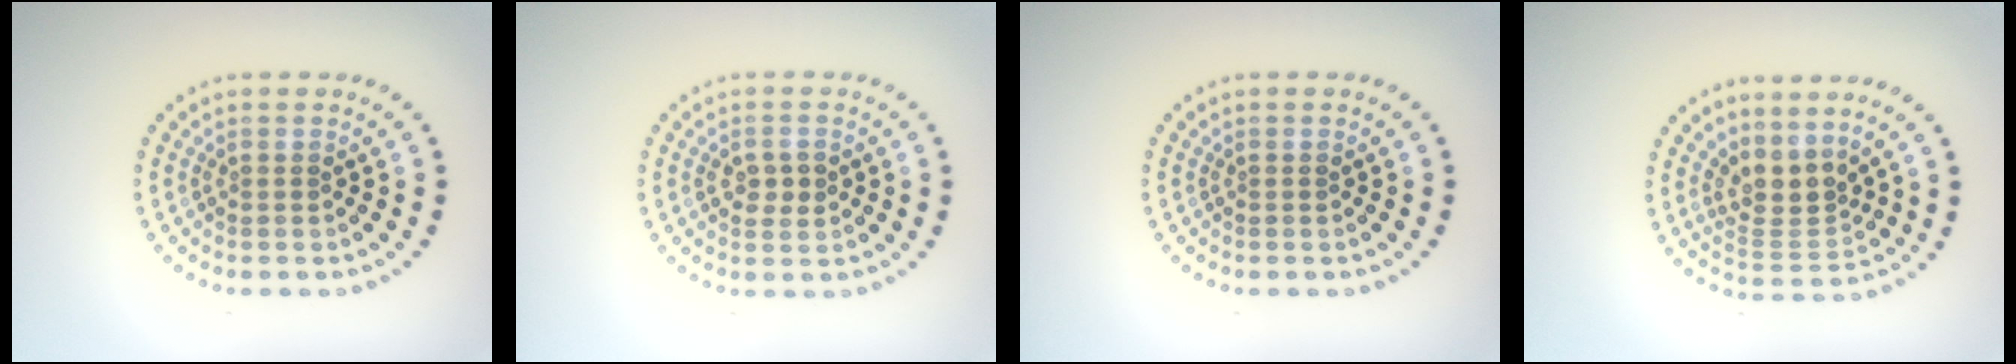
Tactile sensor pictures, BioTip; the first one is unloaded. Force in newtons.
{"total": 1.9, "press": 1.9, "slide": 0.1}
{"total": 0.0}
{"total": 3.2, "press": 2.4, "slide": 2.1}